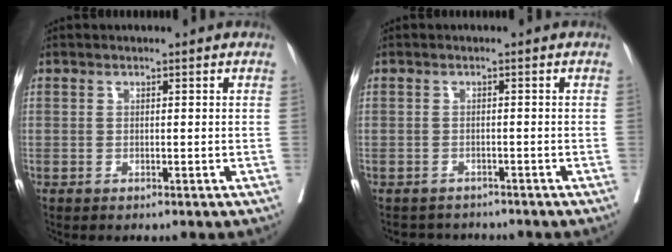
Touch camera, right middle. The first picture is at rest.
{"total": 3.2, "force": [-3.0, 1.1, -0.6], "torque": [0.010, -0.003, -0.047]}